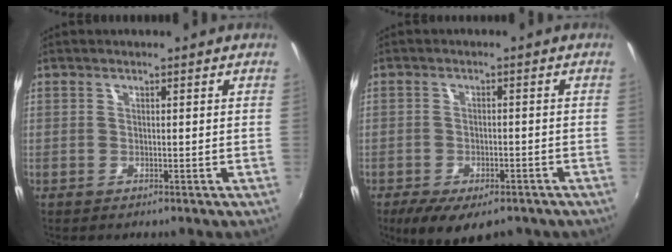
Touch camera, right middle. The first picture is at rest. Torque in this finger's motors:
{"motor_torque": [0.60, -0.59, 0.29, 0.08]}